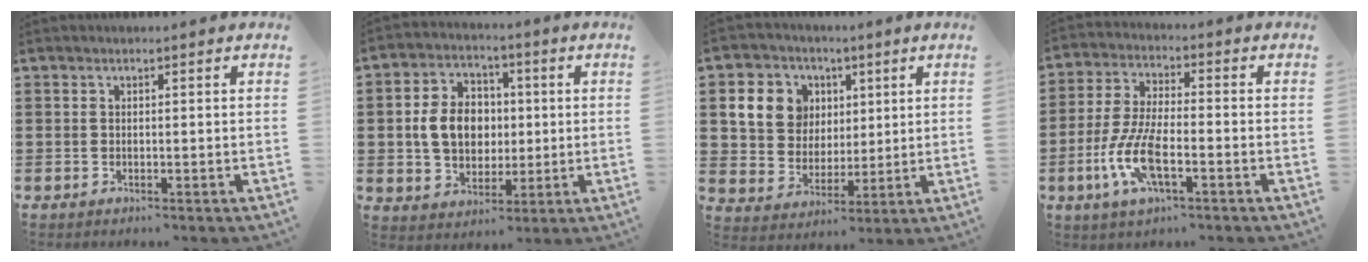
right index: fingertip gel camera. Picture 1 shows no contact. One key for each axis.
{"total": 8.6, "fx": 0.3, "fy": 6.9, "fz": 5.2, "tx": -0.115, "ty": 0.013, "tz": -0.001}
{"total": 9.2, "fx": 3.2, "fy": 8.1, "fz": 2.9, "tx": -0.084, "ty": 0.014, "tz": 0.063}
{"total": 9.2, "fx": -3.5, "fy": 3.0, "fz": 7.9, "tx": -0.183, "ty": -0.013, "tz": -0.069}